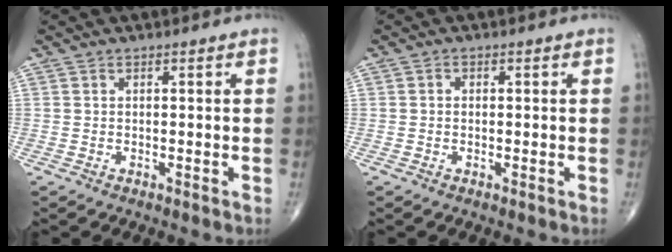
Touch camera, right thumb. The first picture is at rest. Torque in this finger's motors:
{"motor_torque": [-0.18, -0.02, 0.19, 0.07, -0.01]}